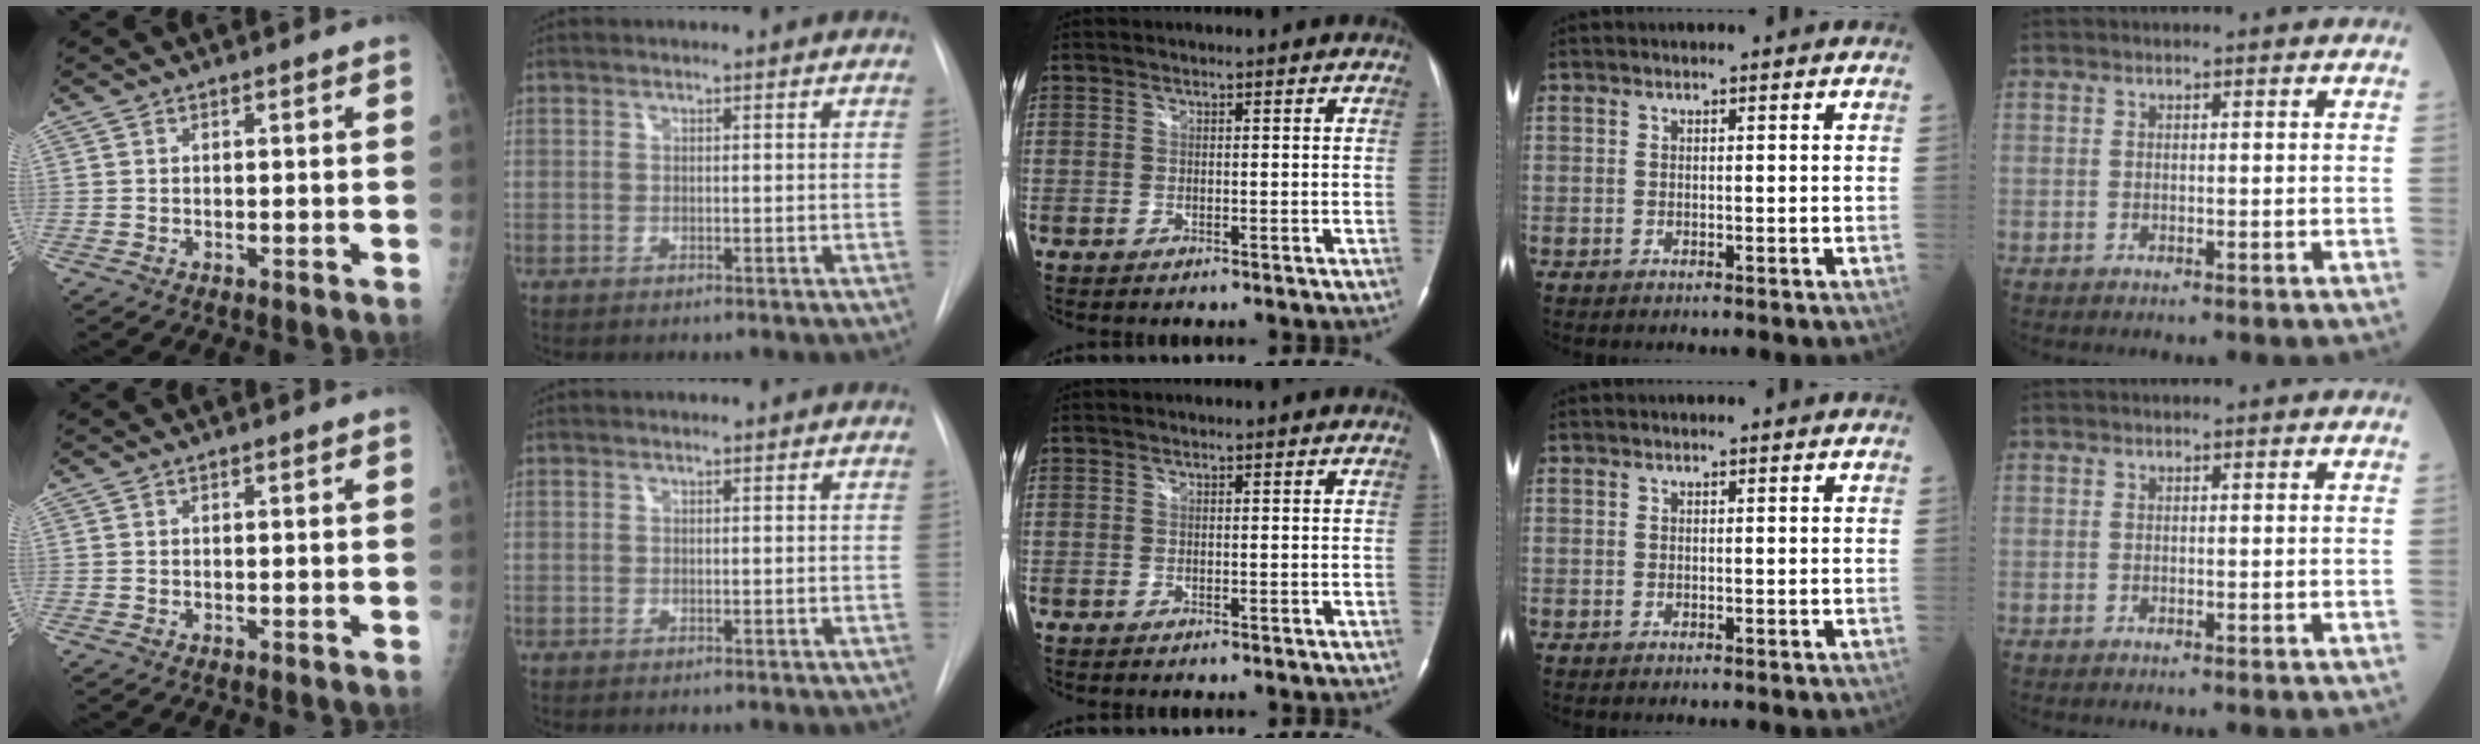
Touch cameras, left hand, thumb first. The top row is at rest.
{}